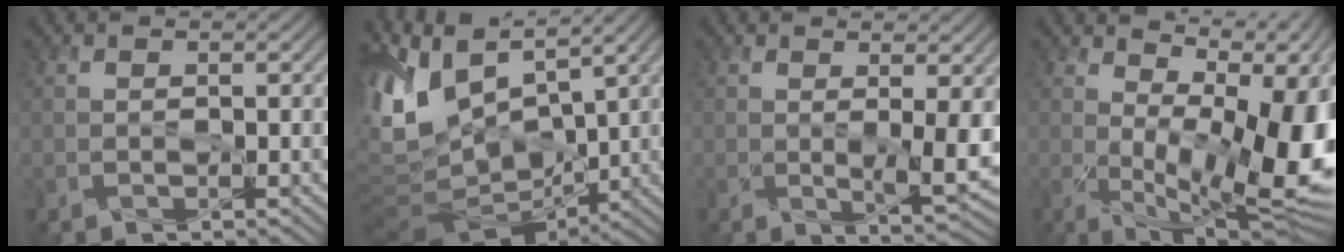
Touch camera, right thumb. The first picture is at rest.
{"total": 11.8, "force": [4.0, 5.6, 9.6], "torque": [-0.237, 0.006, 0.087]}
{"total": 3.8, "force": [0.7, 0.5, 3.7], "torque": [-0.069, -0.011, 0.015]}
{"total": 15.3, "force": [1.6, 6.9, 13.6], "torque": [-0.201, -0.013, 0.054]}